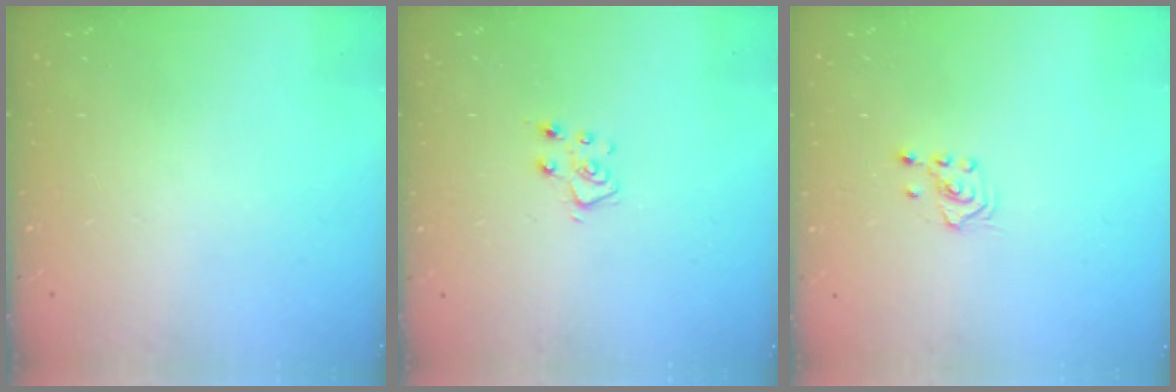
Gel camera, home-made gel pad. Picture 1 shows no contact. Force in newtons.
{"total": 5.7, "press": 5.7, "slide": 0.5}
{"total": 2.1, "press": 2.1, "slide": 0.1}